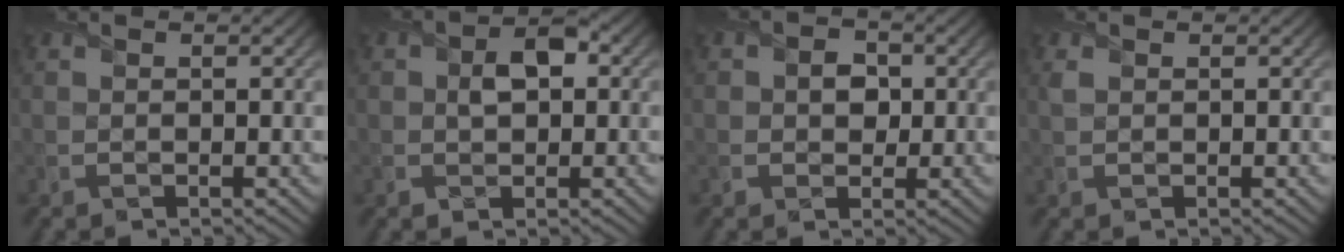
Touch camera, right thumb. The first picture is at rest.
{"total": 3.9, "force": [0.3, 2.6, 2.9], "torque": [-0.052, 0.002, 0.003]}
{"total": 3.3, "force": [0.3, 2.8, 1.7], "torque": [-0.024, -0.004, -0.004]}
{"total": 0.7, "force": [0.4, 0.5, 0.4], "torque": [-0.014, -0.001, 0.011]}